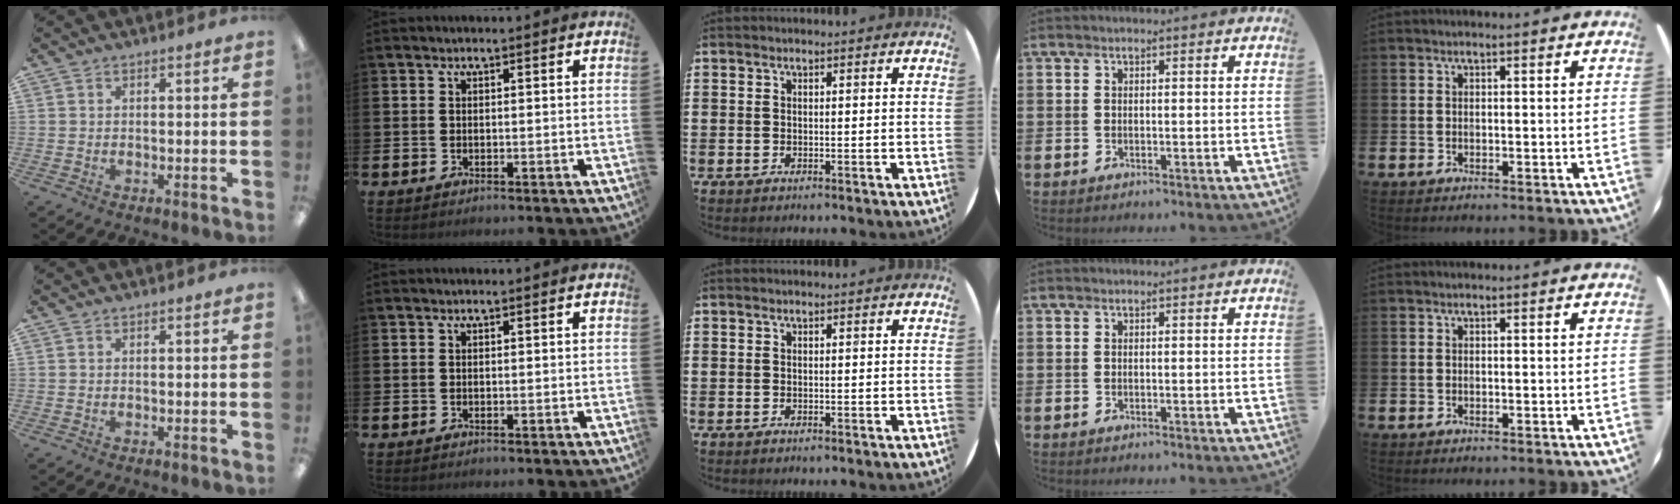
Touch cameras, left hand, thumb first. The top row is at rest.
{}